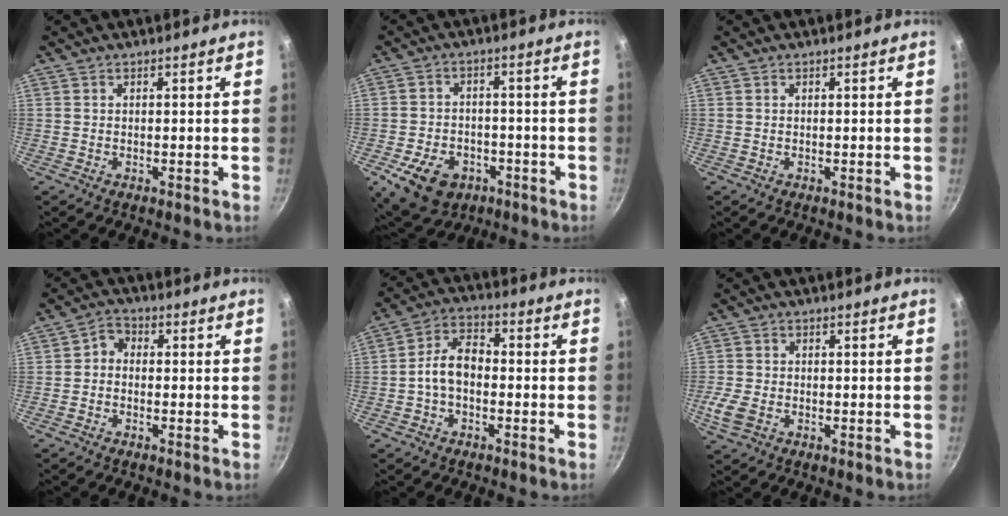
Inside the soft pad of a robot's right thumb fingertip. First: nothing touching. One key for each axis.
{"total": 12.3, "fx": -5.4, "fy": 8.8, "fz": 6.8, "tx": -0.097, "ty": 0.023, "tz": -0.074}
{"total": 0.0}
{"total": 2.8, "fx": -0.8, "fy": 2.2, "fz": 1.5, "tx": -0.024, "ty": 0.017, "tz": -0.026}
{"total": 7.2, "fx": -1.4, "fy": 4.6, "fz": 5.4, "tx": -0.082, "ty": 0.036, "tz": -0.036}
{"total": 4.7, "fx": -1.7, "fy": 3.2, "fz": 3.0, "tx": -0.071, "ty": 0.000, "tz": -0.031}